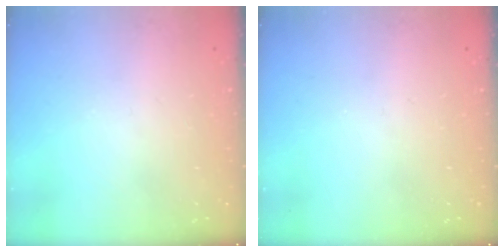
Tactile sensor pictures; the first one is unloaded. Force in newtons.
{"total": 0.0}